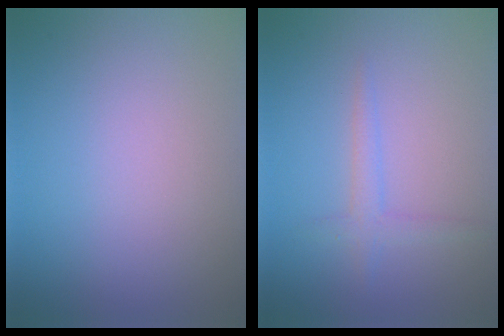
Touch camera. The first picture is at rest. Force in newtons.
{"total": 1.7, "press": 1.7, "slide": 0.1}